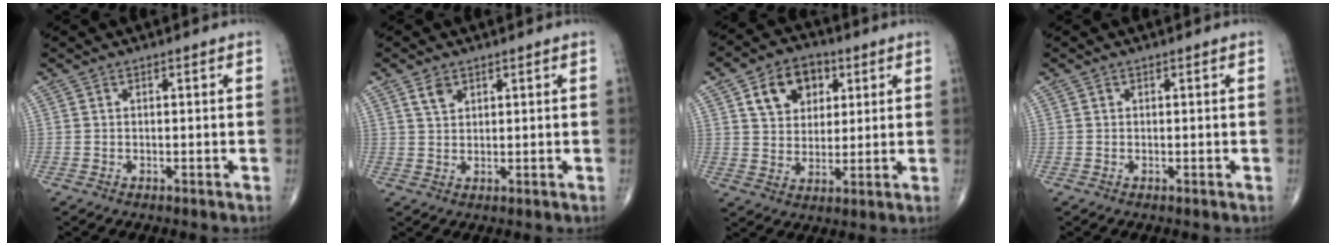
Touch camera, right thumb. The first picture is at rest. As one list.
[{"total": 2.8, "force": [1.7, 1.6, 1.5], "torque": [-0.023, -0.007, 0.036]}, {"total": 10.7, "force": [4.3, 7.8, 6.0], "torque": [-0.063, -0.009, 0.072]}, {"total": 0.0}]